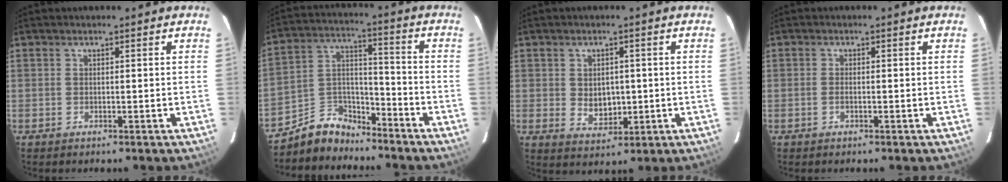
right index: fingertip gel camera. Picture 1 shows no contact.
{"total": 9.1, "force": [-7.6, 4.6, 1.9], "torque": [-0.049, 0.043, -0.140]}
{"total": 5.2, "force": [-0.1, 4.1, 3.3], "torque": [-0.056, -0.005, 0.011]}
{"total": 0.9, "force": [-0.3, 0.4, 0.7], "torque": [-0.016, 0.001, -0.007]}